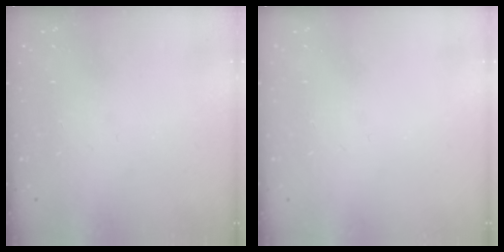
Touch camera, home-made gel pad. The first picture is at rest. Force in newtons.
{"total": 0.0}